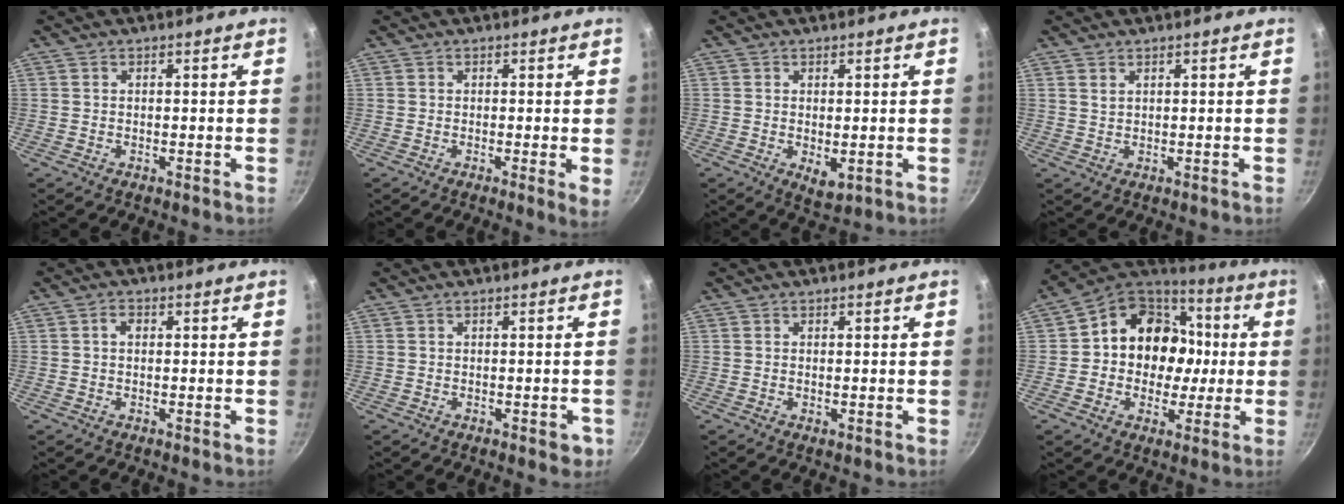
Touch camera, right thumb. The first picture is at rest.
{"total": 2.4, "force": [0.0, 0.2, 2.4], "torque": [-0.033, -0.010, -0.004]}
{"total": 3.5, "force": [-0.2, 1.8, 3.0], "torque": [-0.044, -0.013, 0.002]}
{"total": 1.1, "force": [0.7, 0.6, 0.6], "torque": [-0.011, -0.002, 0.015]}
{"total": 1.7, "force": [0.2, 1.3, 1.2], "torque": [-0.019, 0.005, 0.002]}
{"total": 2.2, "force": [-0.8, 1.2, 1.7], "torque": [-0.005, 0.005, -0.009]}
{"total": 0.0}
{"total": 17.1, "force": [0.7, 14.5, 9.0], "torque": [-0.105, 0.036, 0.000]}